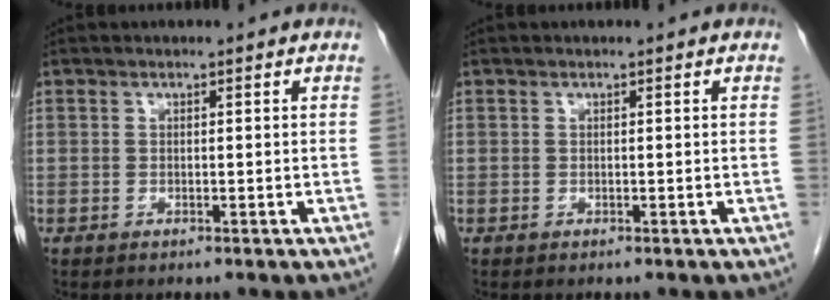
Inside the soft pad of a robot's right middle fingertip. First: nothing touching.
{"total": 0.0}